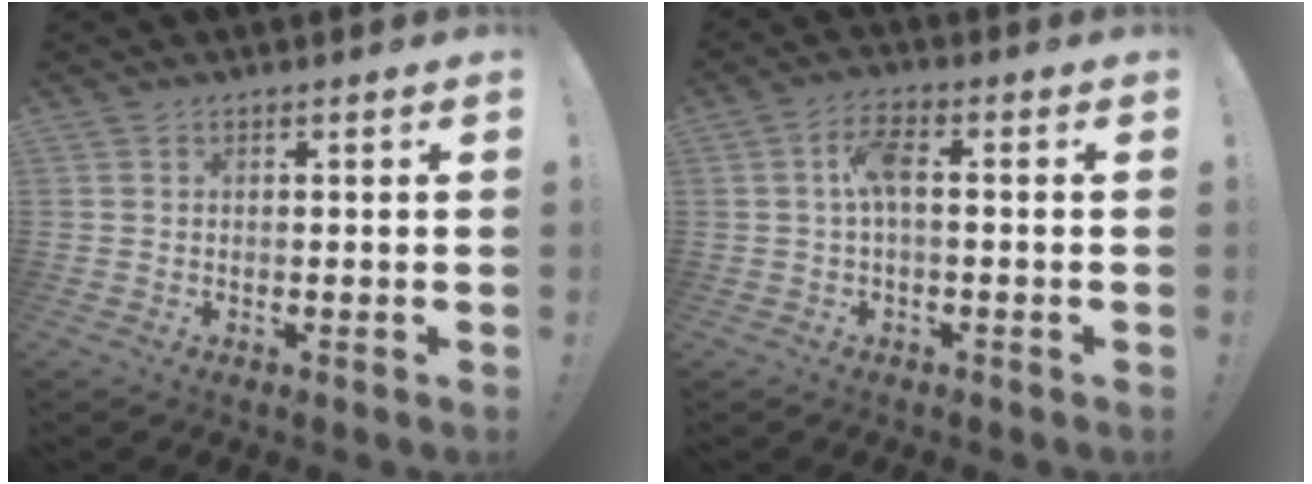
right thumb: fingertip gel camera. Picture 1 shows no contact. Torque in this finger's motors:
{"motor_torque": [0.96, 0.92, 0.70, 0.16, 0.32]}